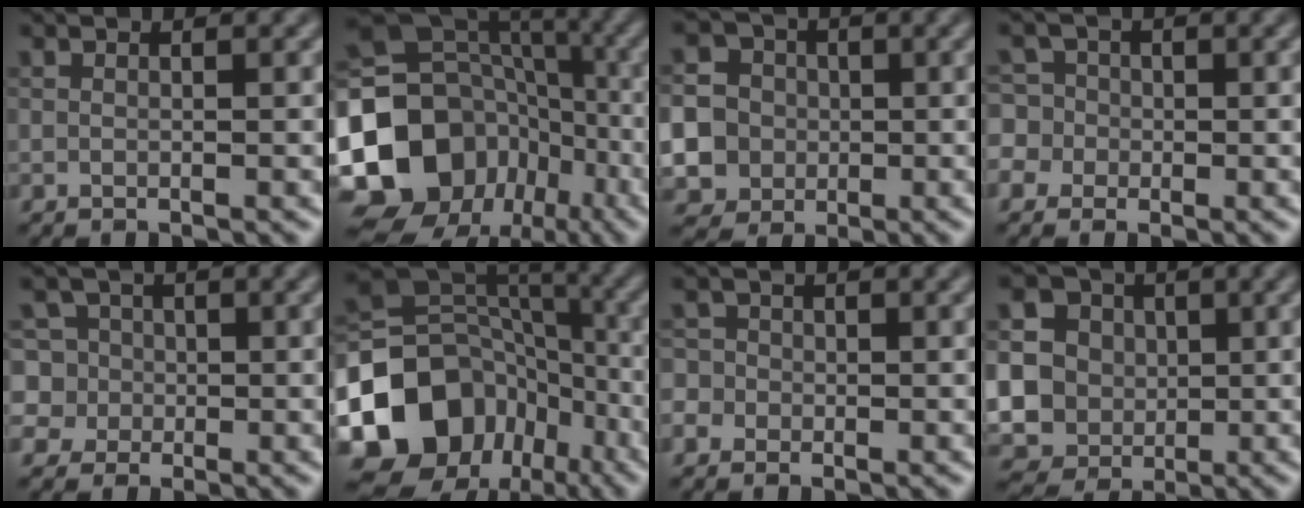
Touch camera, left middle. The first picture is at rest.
{"total": 19.6, "force": [-6.6, 16.7, 7.8], "torque": [-0.179, -0.002, -0.130]}
{"total": 12.4, "force": [-1.9, 11.8, 3.4], "torque": [-0.096, -0.006, -0.048]}
{"total": 5.4, "force": [-0.8, 5.1, 1.6], "torque": [-0.027, 0.032, -0.053]}
{"total": 7.5, "force": [2.0, 6.7, 2.5], "torque": [-0.042, 0.042, -0.005]}
{"total": 14.5, "force": [-6.1, 11.5, 6.4], "torque": [-0.147, 0.007, -0.117]}
{"total": 2.7, "force": [-0.8, 2.5, 0.7], "torque": [0.002, 0.016, -0.035]}
{"total": 13.4, "force": [1.6, 12.1, 5.5], "torque": [-0.145, 0.014, 0.012]}